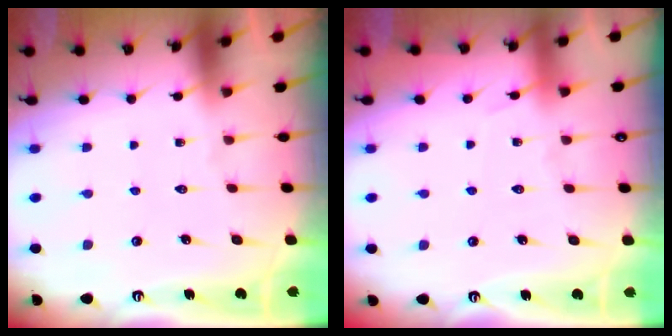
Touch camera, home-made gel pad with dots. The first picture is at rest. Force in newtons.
{"total": 3.9, "press": 3.8, "slide": 0.6}